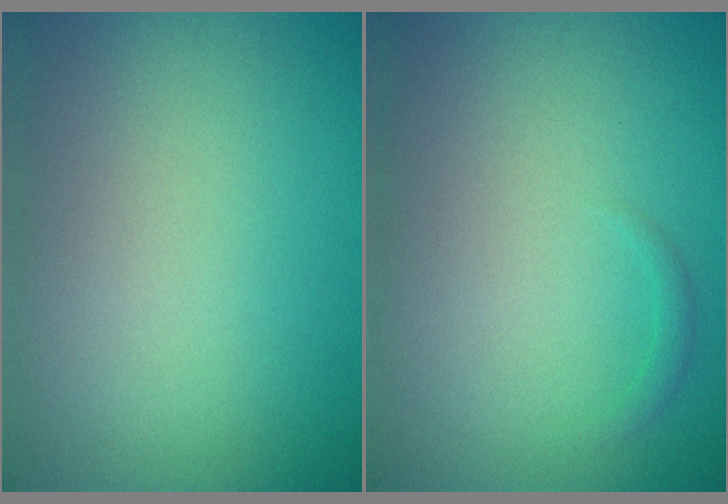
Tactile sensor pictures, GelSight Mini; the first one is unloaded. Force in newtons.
{"total": 0.7, "press": 0.7, "slide": 0.1}